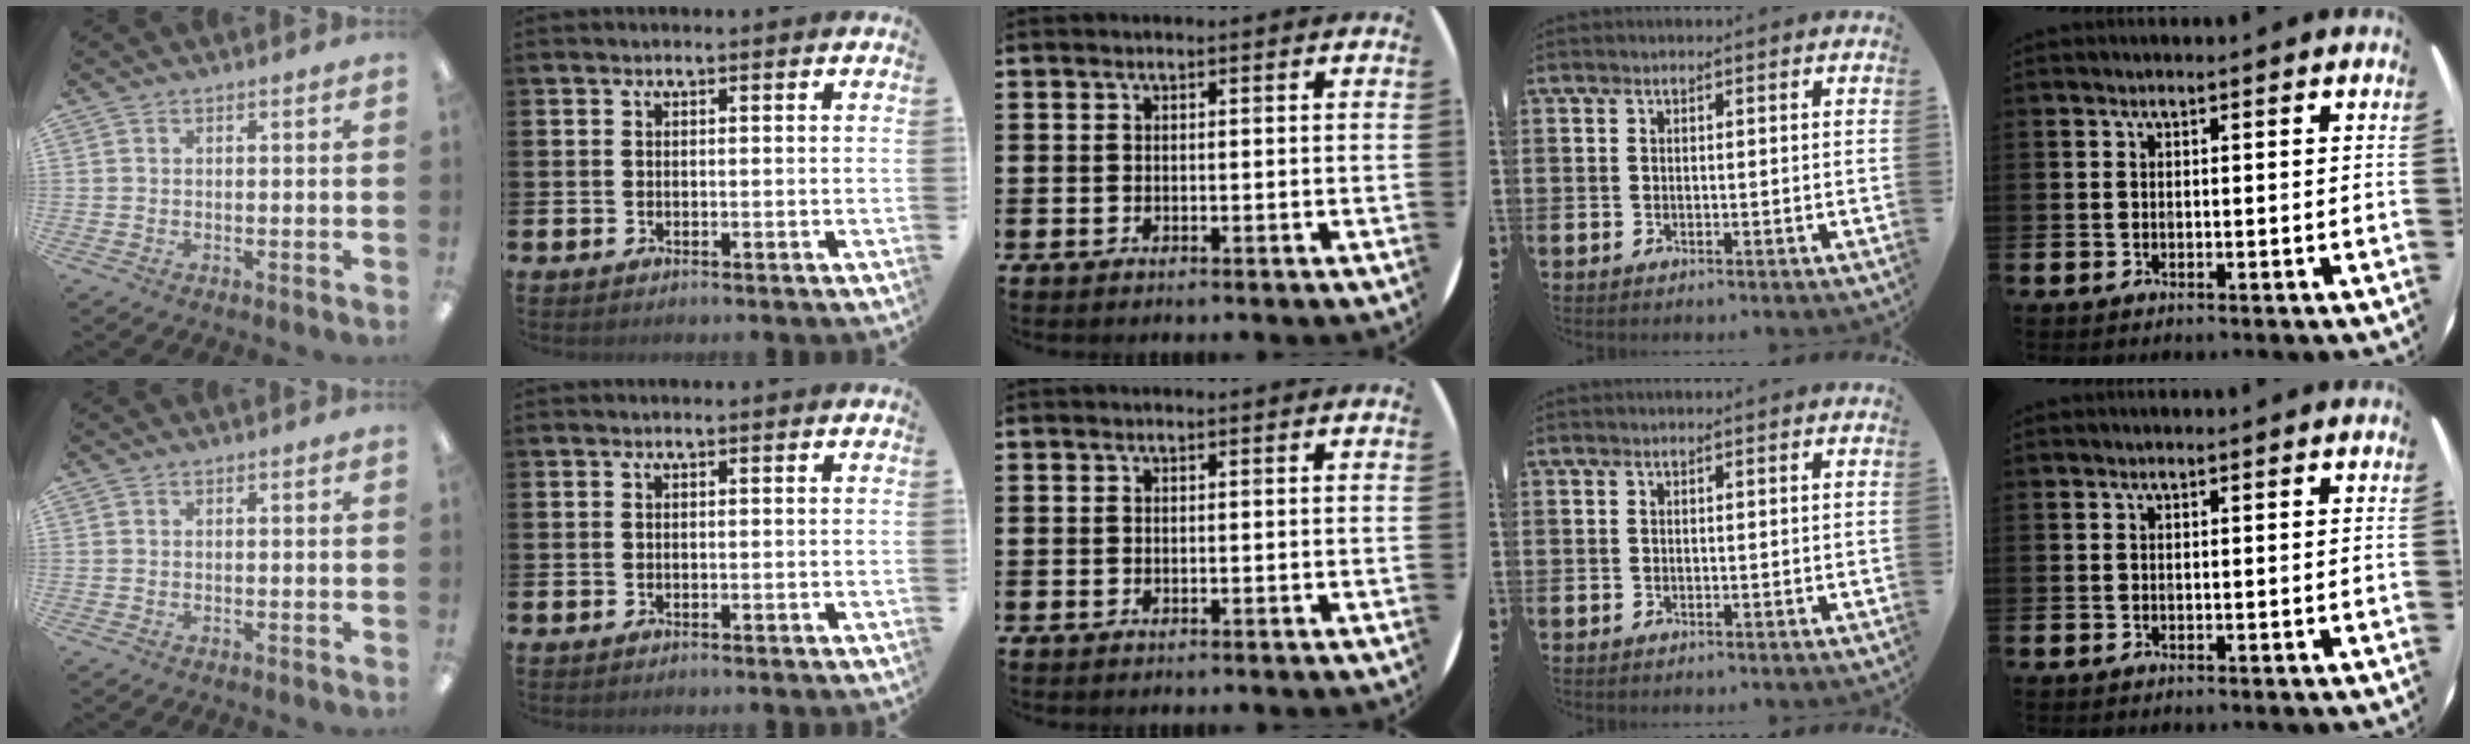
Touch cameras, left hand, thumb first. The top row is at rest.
{}